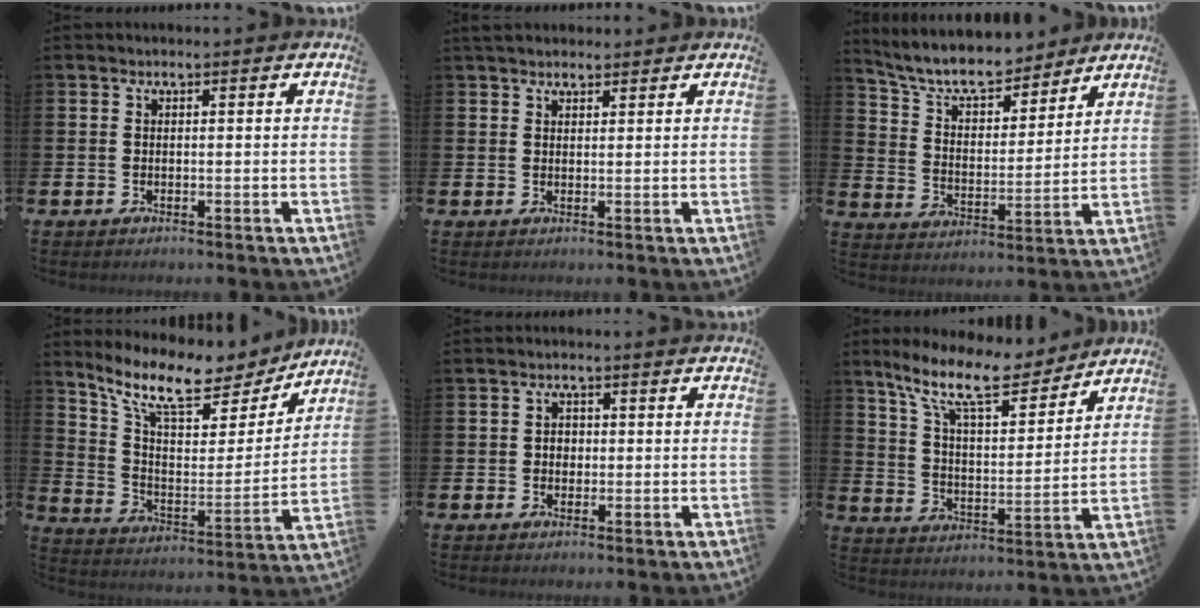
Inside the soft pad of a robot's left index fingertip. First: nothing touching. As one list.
[{"total": 2.5, "force": [2.3, 0.9, 0.5], "torque": [-0.005, -0.004, 0.040]}, {"total": 8.6, "force": [7.8, 2.4, 2.7], "torque": [-0.074, -0.053, 0.136]}, {"total": 11.0, "force": [9.2, 3.5, 4.9], "torque": [-0.123, -0.057, 0.157]}, {"total": 1.7, "force": [0.0, 1.5, 0.8], "torque": [0.000, 0.003, -0.006]}, {"total": 12.3, "force": [10.3, 3.2, 5.9], "torque": [-0.138, -0.054, 0.181]}]